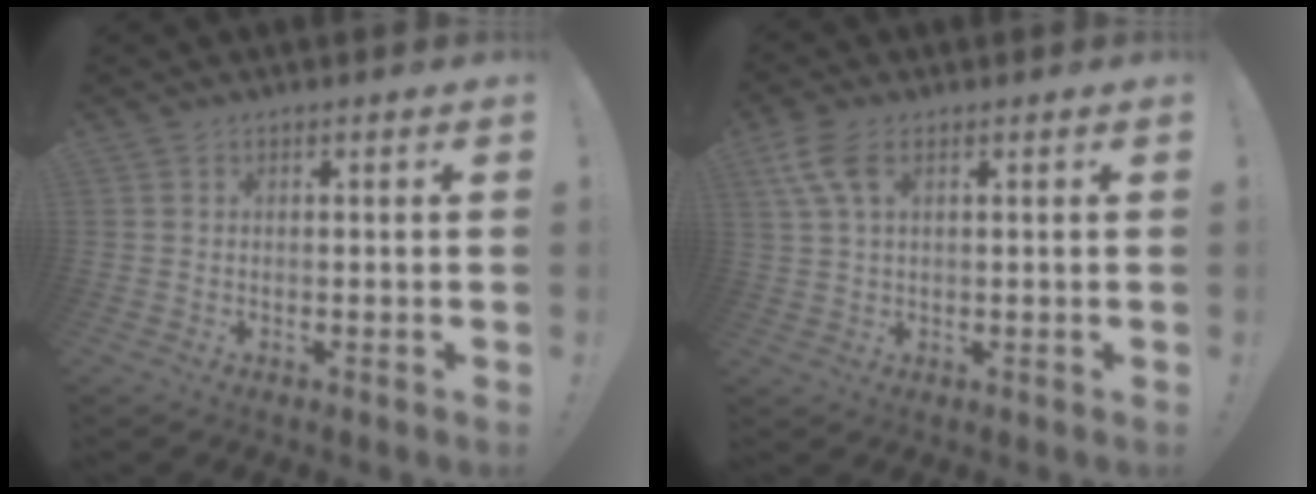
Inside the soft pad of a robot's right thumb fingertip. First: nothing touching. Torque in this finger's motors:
{"motor_torque": [0.37, -0.10, 0.13, -0.51, 0.12]}